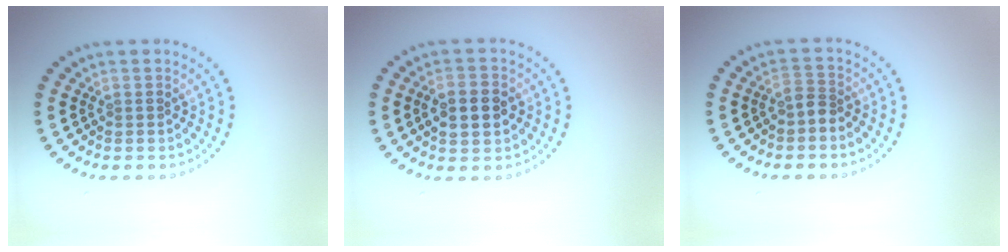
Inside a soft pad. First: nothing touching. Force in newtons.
{"total": 4.2, "press": 4.2, "slide": 0.2}
{"total": 1.7, "press": 1.3, "slide": 1.1}